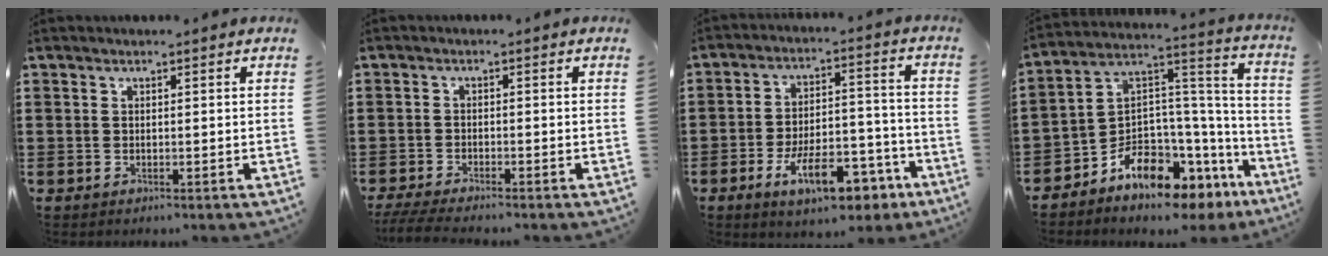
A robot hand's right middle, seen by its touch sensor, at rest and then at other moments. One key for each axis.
{"total": 2.8, "fx": -2.5, "fy": 0.0, "fz": 1.3, "tx": -0.037, "ty": -0.010, "tz": -0.051}
{"total": 11.6, "fx": -6.9, "fy": 4.5, "fz": 8.2, "tx": -0.131, "ty": 0.020, "tz": -0.124}
{"total": 7.4, "fx": -6.5, "fy": 2.6, "fz": 2.4, "tx": -0.064, "ty": -0.009, "tz": -0.130}